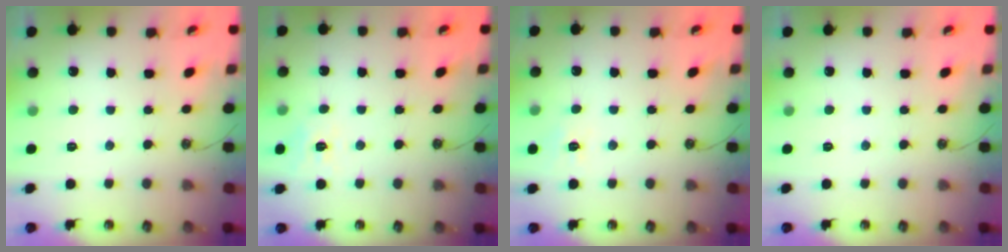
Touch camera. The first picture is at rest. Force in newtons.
{"total": 8.3, "press": 8.2, "slide": 1.0}
{"total": 6.5, "press": 6.4, "slide": 0.7}
{"total": 0.0}